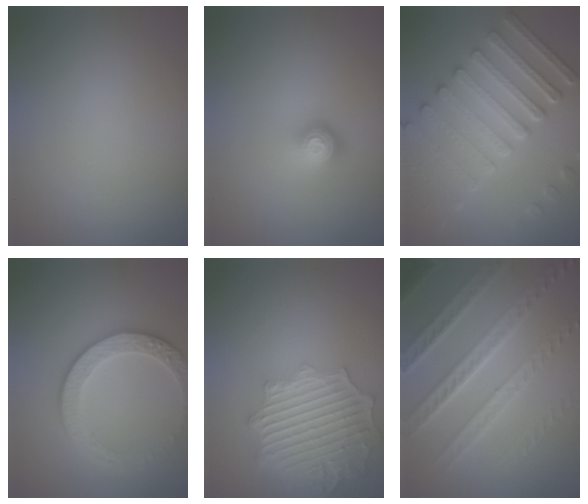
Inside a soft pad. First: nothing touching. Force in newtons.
{"total": 2.0, "press": 1.4, "slide": 1.5}
{"total": 7.7, "press": 6.1, "slide": 4.8}
{"total": 3.7, "press": 3.3, "slide": 1.7}
{"total": 6.9, "press": 5.4, "slide": 4.3}
{"total": 8.0, "press": 5.6, "slide": 5.8}